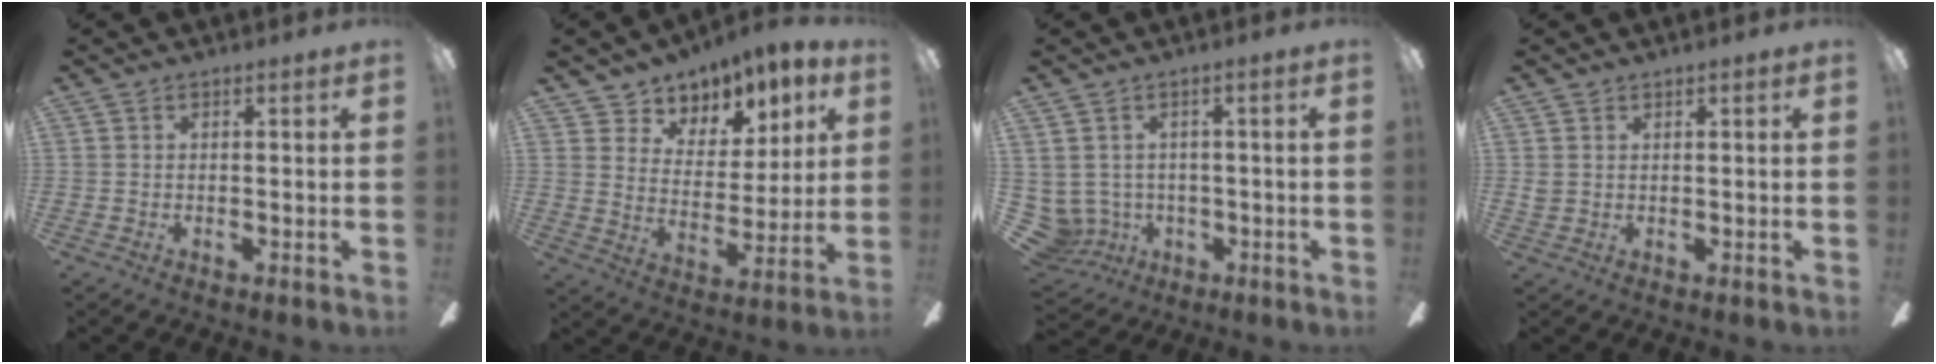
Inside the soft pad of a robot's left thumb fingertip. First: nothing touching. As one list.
[{"total": 8.3, "force": [6.4, 5.2, 0.9], "torque": [-0.020, -0.062, 0.119]}, {"total": 5.3, "force": [0.1, 5.2, 1.0], "torque": [-0.071, -0.009, 0.004]}, {"total": 1.2, "force": [0.7, 1.0, 0.2], "torque": [-0.005, 0.003, 0.012]}]